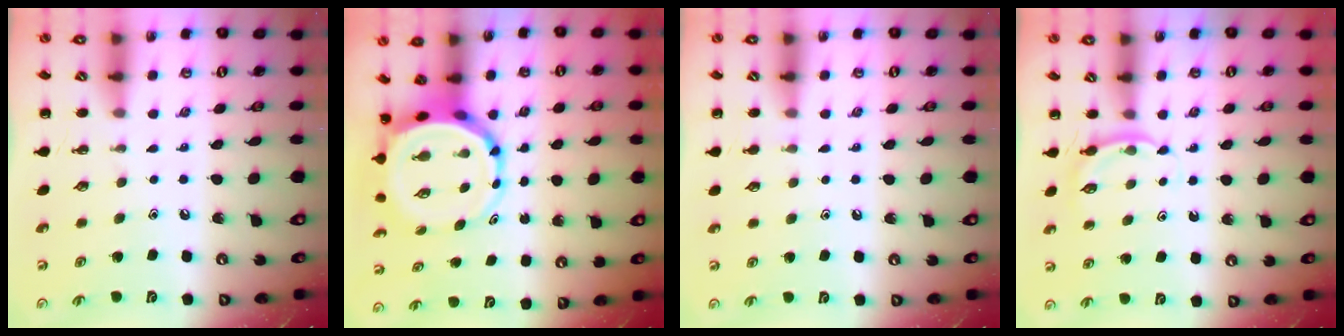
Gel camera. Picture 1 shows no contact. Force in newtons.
{"total": 7.9, "press": 7.5, "slide": 2.5}
{"total": 3.6, "press": 3.4, "slide": 1.3}
{"total": 4.5, "press": 4.4, "slide": 1.1}